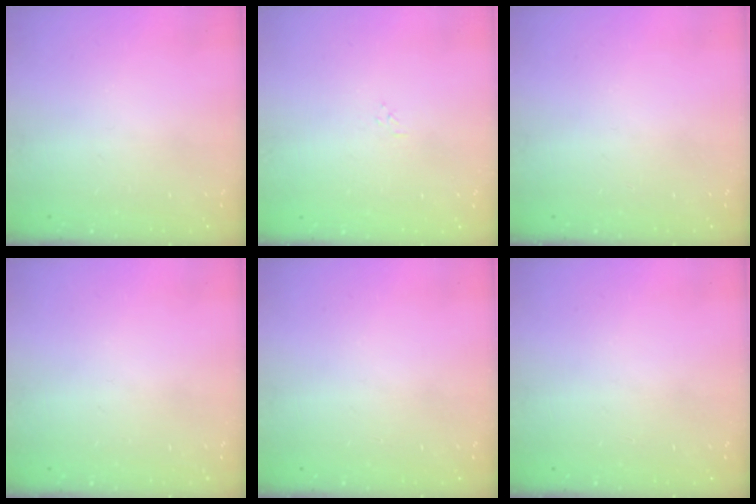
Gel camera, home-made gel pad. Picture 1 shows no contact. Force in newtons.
{"total": 2.9, "press": 2.9, "slide": 0.3}
{"total": 0.0}
{"total": 0.0}
{"total": 0.0}
{"total": 0.0}